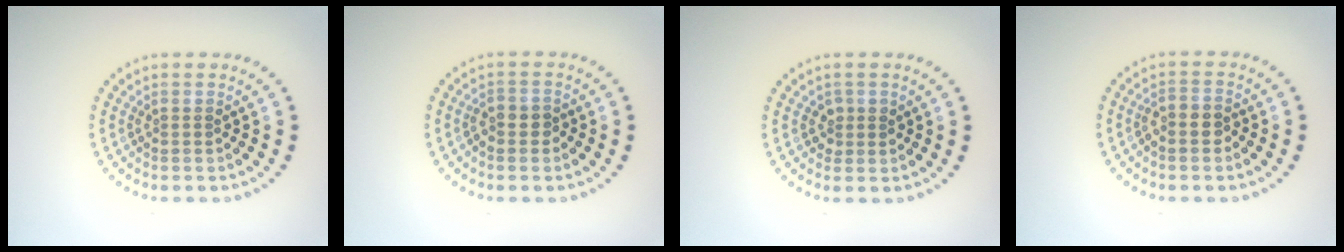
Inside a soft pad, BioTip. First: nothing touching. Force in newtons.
{"total": 1.8, "press": 1.7, "slide": 0.7}
{"total": 1.2, "press": 1.1, "slide": 0.4}
{"total": 1.9, "press": 1.8, "slide": 0.8}